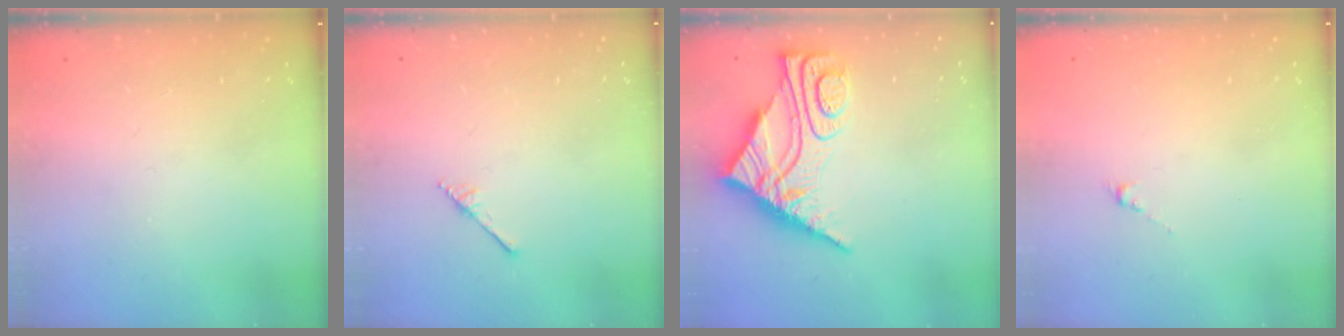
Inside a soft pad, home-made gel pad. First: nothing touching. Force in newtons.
{"total": 2.9, "press": 2.9, "slide": 0.2}
{"total": 12.3, "press": 12.2, "slide": 1.2}
{"total": 0.5, "press": 0.3, "slide": 0.4}